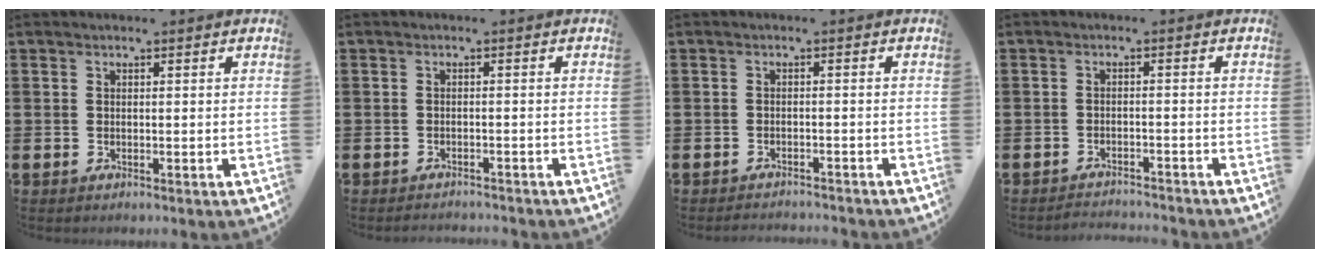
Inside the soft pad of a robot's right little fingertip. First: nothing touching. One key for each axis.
{"total": 1.0, "fx": -1.0, "fy": 0.0, "fz": -0.1, "tx": -0.001, "ty": 0.001, "tz": -0.021}
{"total": 1.3, "fx": -1.3, "fy": -0.1, "fz": -0.1, "tx": -0.002, "ty": 0.003, "tz": -0.027}
{"total": 1.8, "fx": -1.8, "fy": -0.1, "fz": -0.2, "tx": -0.002, "ty": 0.005, "tz": -0.038}